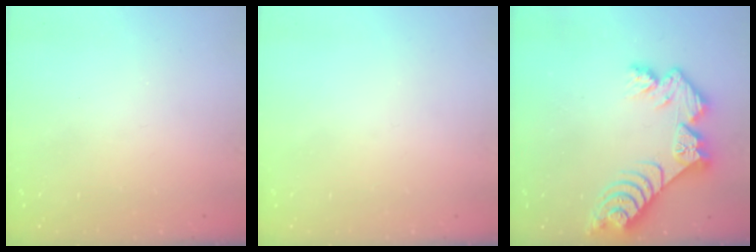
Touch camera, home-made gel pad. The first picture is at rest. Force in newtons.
{"total": 0.0}
{"total": 11.8, "press": 11.8, "slide": 1.1}